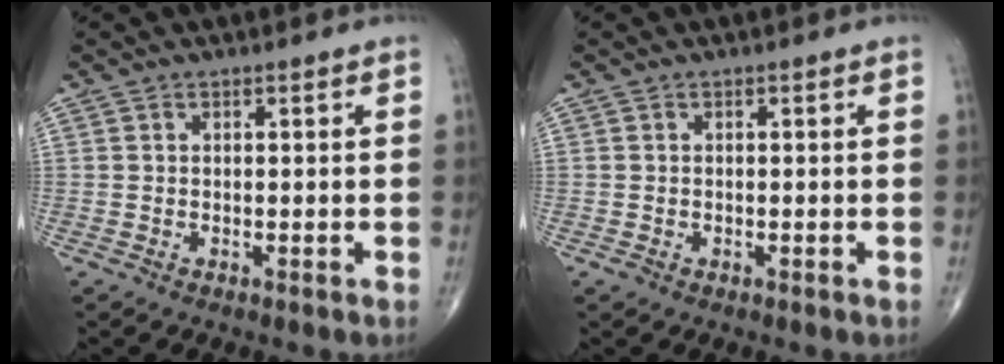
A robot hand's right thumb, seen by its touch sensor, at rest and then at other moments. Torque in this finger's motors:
{"motor_torque": [0.31, -0.06, -0.14, -0.05, 0.03]}